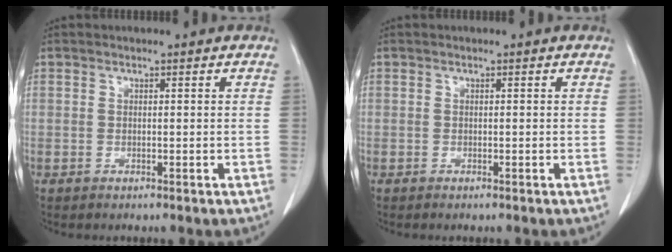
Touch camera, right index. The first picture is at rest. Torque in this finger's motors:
{"motor_torque": [-0.08, 0.09, 0.04, 0.01]}